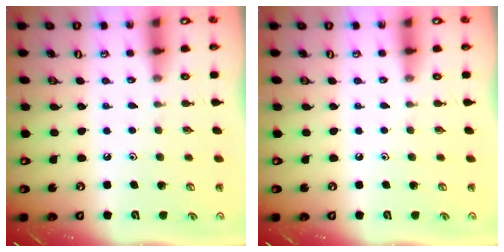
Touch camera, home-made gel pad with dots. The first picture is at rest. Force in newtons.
{"total": 0.0}